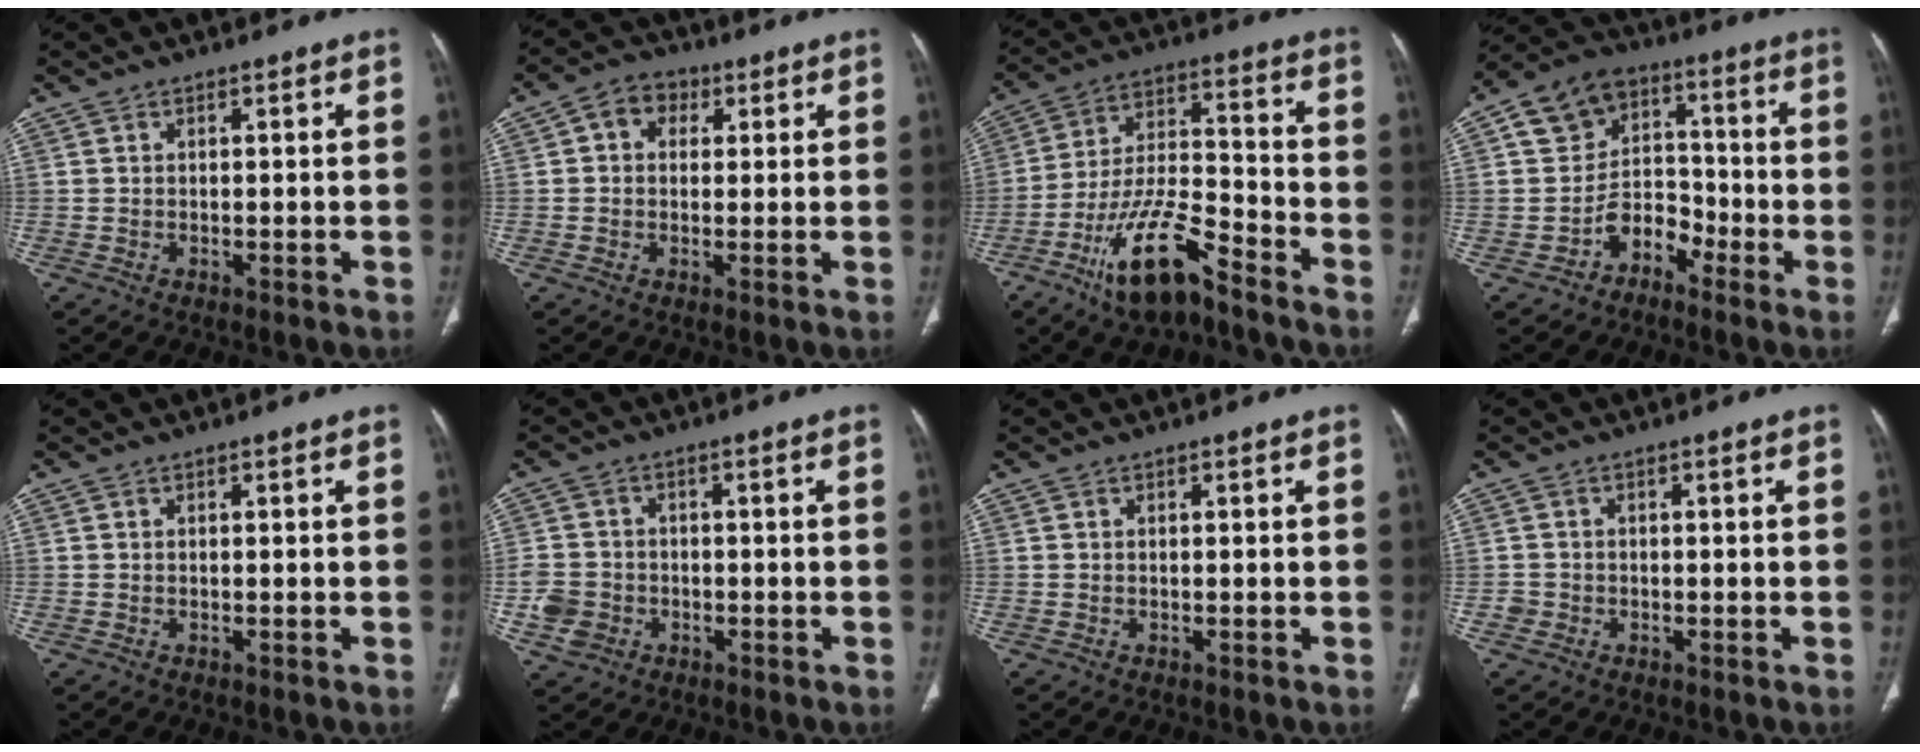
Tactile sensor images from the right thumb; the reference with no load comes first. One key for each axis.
{"total": 5.8, "fx": 1.5, "fy": 4.7, "fz": 2.9, "tx": -0.022, "ty": 0.011, "tz": 0.018}
{"total": 15.5, "fx": -10.1, "fy": 5.1, "fz": 10.6, "tx": -0.189, "ty": 0.068, "tz": -0.183}
{"total": 10.4, "fx": -4.1, "fy": 8.7, "fz": 4.0, "tx": -0.027, "ty": 0.055, "tz": -0.083}
{"total": 0.0}
{"total": 5.7, "fx": -2.0, "fy": 4.9, "fz": 1.9, "tx": -0.030, "ty": 0.016, "tz": -0.036}
{"total": 0.0}
{"total": 1.7, "fx": -0.8, "fy": 1.5, "fz": 0.1, "tx": 0.004, "ty": 0.008, "tz": -0.021}